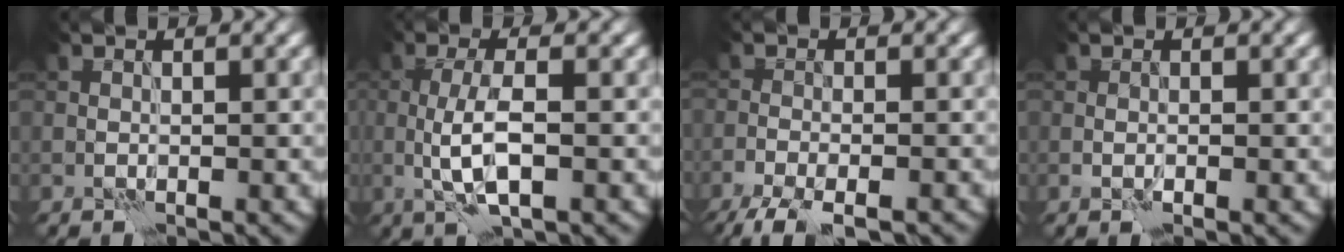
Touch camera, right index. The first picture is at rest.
{"total": 4.3, "force": [-0.6, 1.2, 4.1], "torque": [-0.082, 0.002, -0.015]}
{"total": 5.6, "force": [-4.5, 1.2, 3.1], "torque": [-0.055, -0.023, -0.077]}
{"total": 0.6, "force": [0.0, 0.3, 0.6], "torque": [-0.013, -0.002, -0.001]}